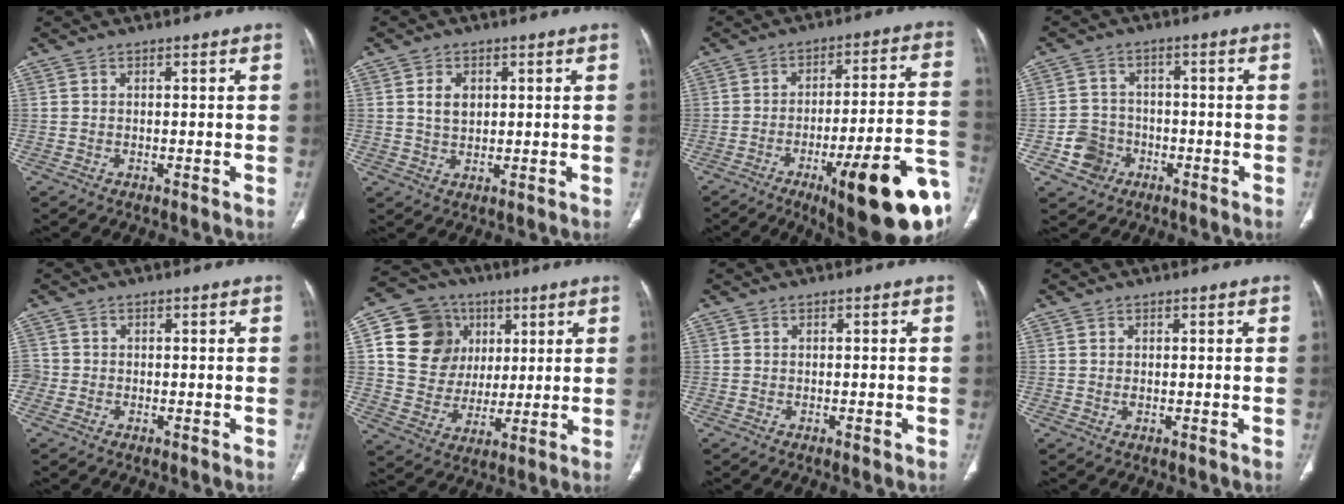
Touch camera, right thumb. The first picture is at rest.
{"total": 3.9, "force": [1.1, 2.7, 2.6], "torque": [-0.032, -0.006, 0.024]}
{"total": 25.1, "force": [-11.3, 5.2, 21.9], "torque": [-0.226, 0.047, -0.154]}
{"total": 6.3, "force": [-2.8, 5.5, 1.4], "torque": [0.000, 0.023, -0.045]}
{"total": 2.2, "force": [-0.5, 2.1, 0.5], "torque": [-0.003, 0.006, -0.013]}
{"total": 16.0, "force": [5.0, 13.9, 6.3], "torque": [-0.079, 0.004, 0.096]}
{"total": 1.1, "force": [-0.6, 0.2, 0.9], "torque": [-0.014, -0.001, -0.008]}
{"total": 0.5, "force": [-0.1, 0.3, 0.4], "torque": [-0.009, -0.001, -0.001]}